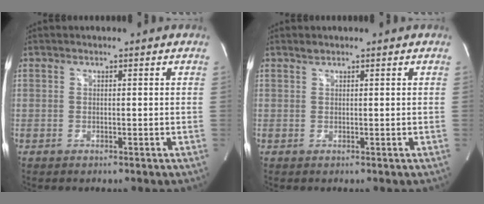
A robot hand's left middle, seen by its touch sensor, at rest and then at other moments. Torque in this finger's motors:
{"motor_torque": [0.09, -0.16, -0.04, 0.02]}